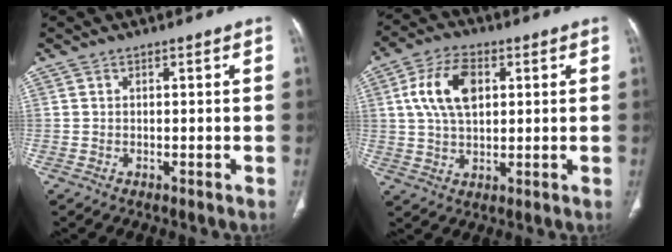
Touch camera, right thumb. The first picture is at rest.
{"total": 10.8, "force": [2.7, 6.4, 8.3], "torque": [-0.153, 0.006, 0.048]}